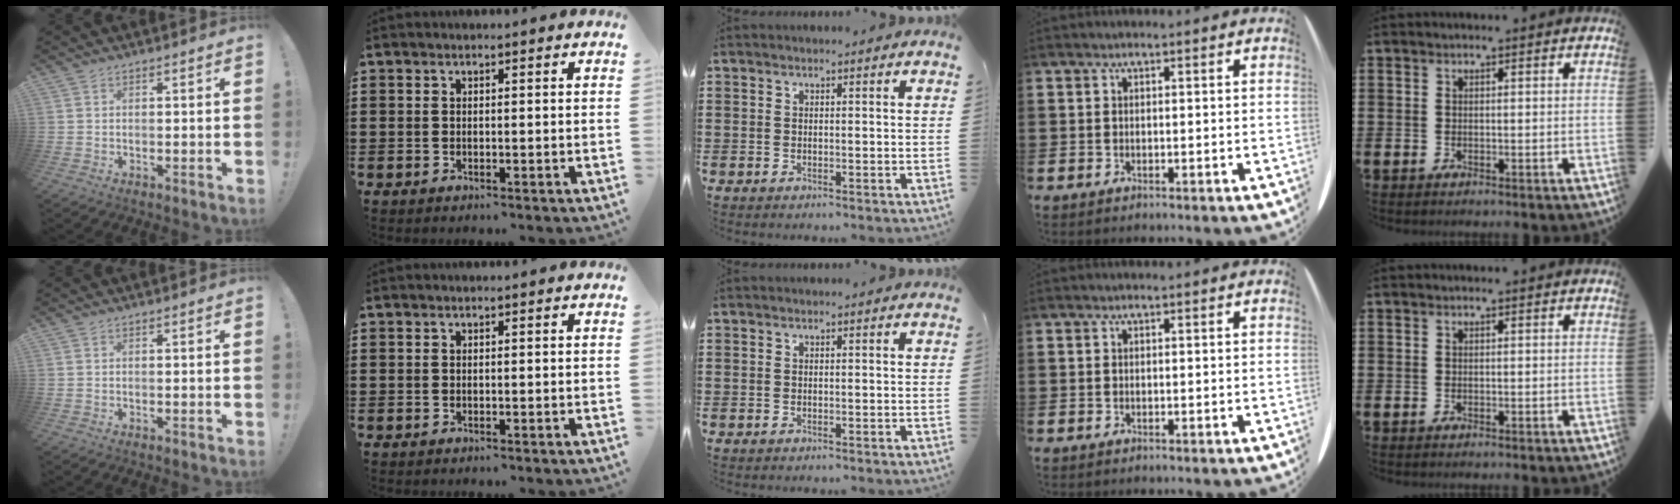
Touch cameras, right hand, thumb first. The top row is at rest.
{}